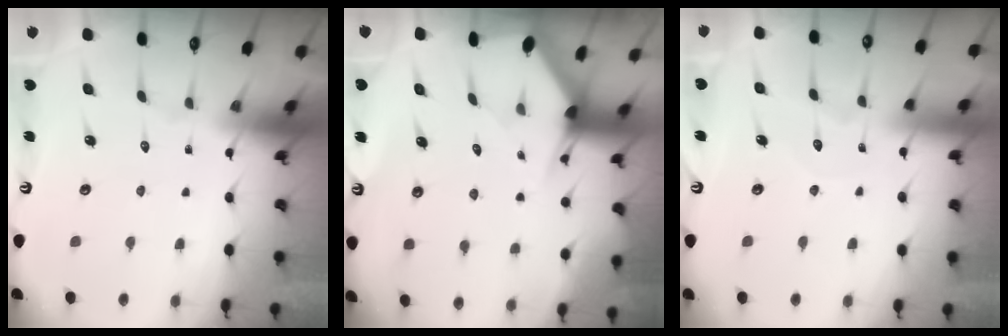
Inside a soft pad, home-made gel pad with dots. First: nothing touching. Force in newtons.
{"total": 2.8, "press": 2.8, "slide": 0.1}
{"total": 5.5, "press": 5.5, "slide": 0.5}